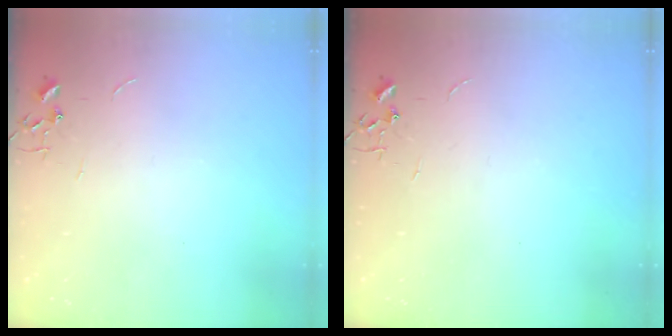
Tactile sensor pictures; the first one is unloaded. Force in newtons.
{"total": 0.0}